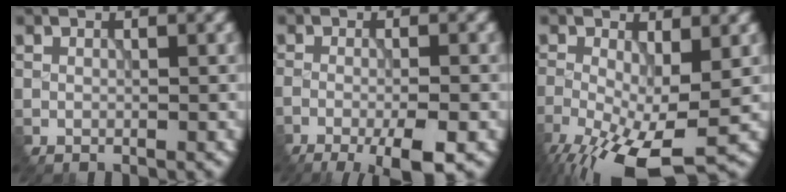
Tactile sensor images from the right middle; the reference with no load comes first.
{"total": 5.8, "force": [-3.6, 1.1, 4.3], "torque": [-0.064, -0.008, -0.059]}
{"total": 10.9, "force": [-5.2, 3.8, 8.7], "torque": [-0.174, -0.031, -0.090]}